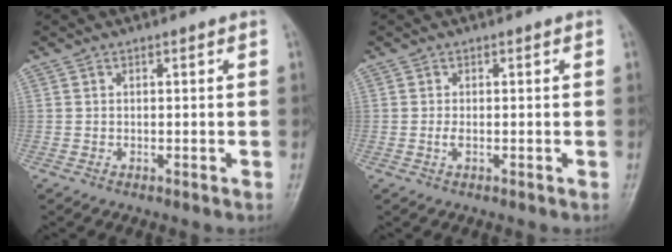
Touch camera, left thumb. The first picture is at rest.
{"total": 1.0, "force": [-0.2, 0.4, 0.9], "torque": [-0.020, 0.002, -0.003]}